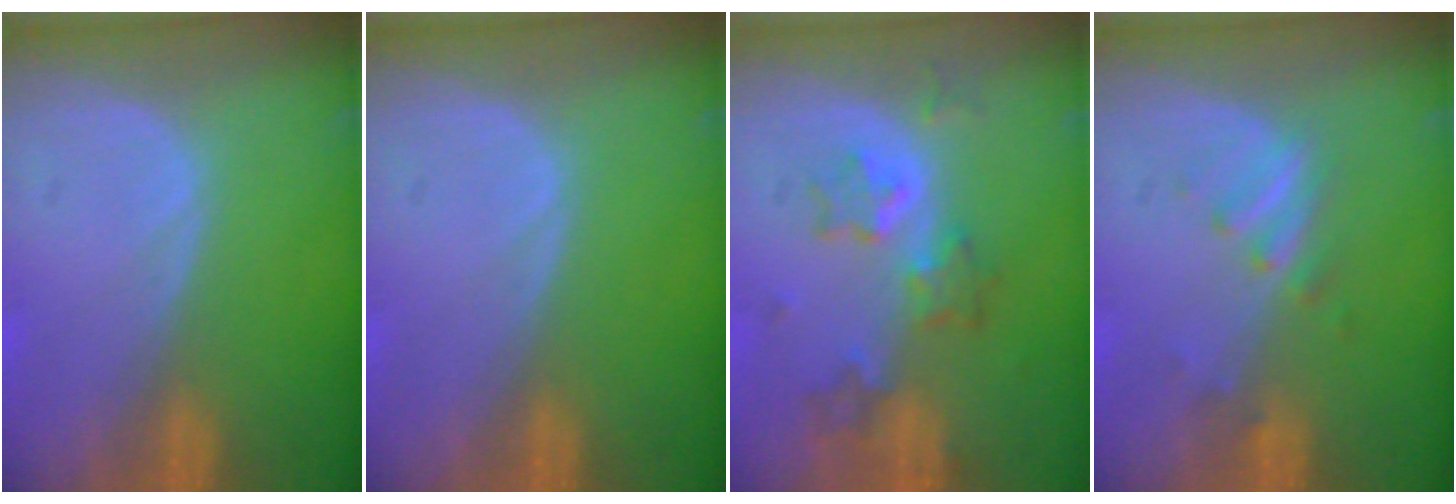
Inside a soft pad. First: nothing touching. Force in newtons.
{"total": 0.0}
{"total": 6.0, "press": 5.7, "slide": 1.8}
{"total": 2.7, "press": 2.7, "slide": 0.5}